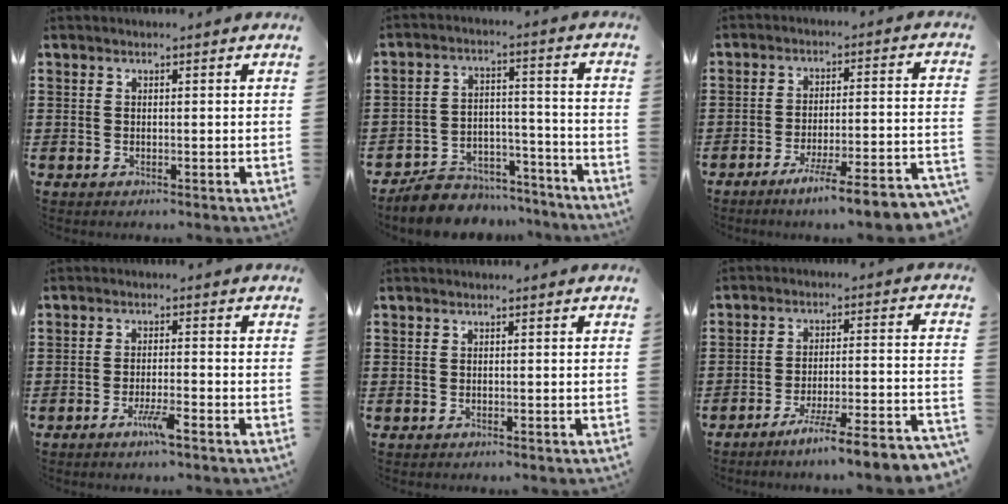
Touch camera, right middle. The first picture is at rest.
{"total": 7.4, "force": [-7.0, 2.1, 0.8], "torque": [-0.013, 0.026, -0.135]}
{"total": 7.0, "force": [-6.0, -0.9, 3.6], "torque": [-0.054, -0.017, -0.112]}
{"total": 3.9, "force": [-2.4, 0.4, 3.0], "torque": [-0.063, -0.007, -0.046]}
{"total": 0.6, "force": [-0.5, 0.0, 0.1], "torque": [-0.005, -0.003, -0.010]}
{"total": 6.6, "force": [-5.8, -1.2, 2.9], "torque": [-0.042, -0.021, -0.112]}